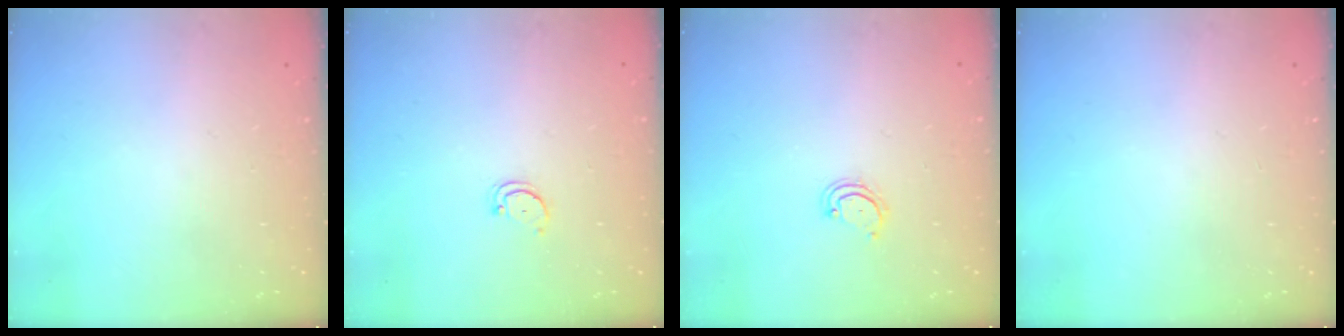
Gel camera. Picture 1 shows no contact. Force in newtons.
{"total": 2.3, "press": 2.3, "slide": 0.2}
{"total": 4.0, "press": 3.9, "slide": 0.4}
{"total": 0.0}